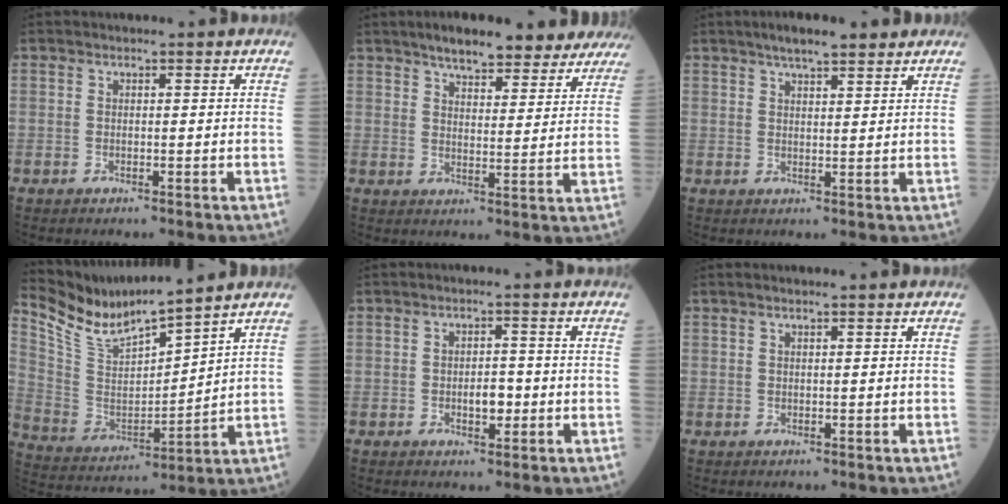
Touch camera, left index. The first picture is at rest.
{"total": 14.3, "force": [12.1, 3.9, 6.6], "torque": [-0.067, 0.013, 0.149]}
{"total": 6.0, "force": [4.5, 1.4, 3.8], "torque": [-0.058, 0.021, 0.069]}
{"total": 11.2, "force": [10.5, -0.1, 3.7], "torque": [-0.096, -0.003, 0.221]}
{"total": 2.9, "force": [-1.1, 1.3, 2.3], "torque": [-0.037, -0.003, -0.015]}
{"total": 0.6, "force": [0.4, 0.0, 0.5], "torque": [-0.012, 0.006, 0.009]}